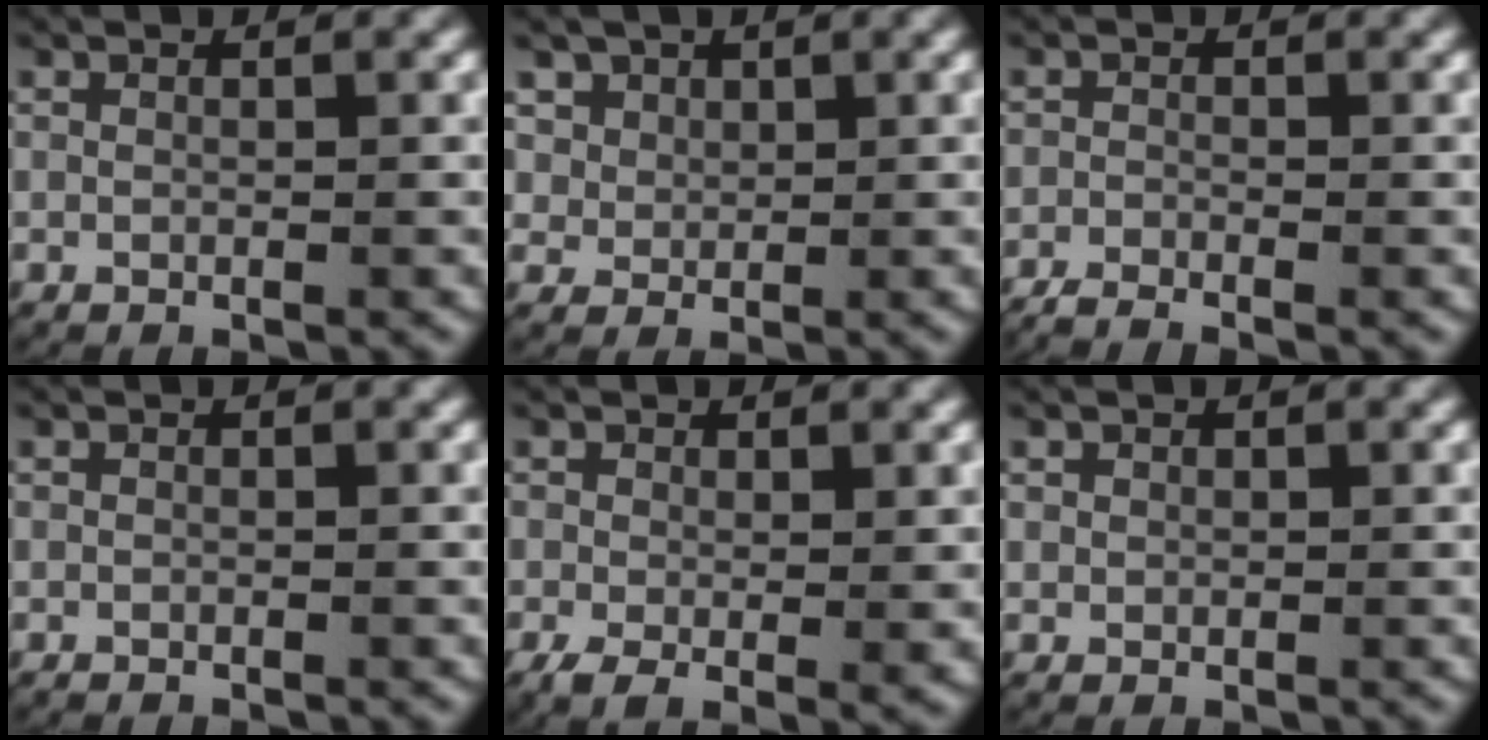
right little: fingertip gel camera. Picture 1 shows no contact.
{"total": 2.7, "force": [1.4, 2.3, 0.4], "torque": [-0.017, -0.003, 0.033]}
{"total": 2.6, "force": [-2.3, 0.8, 0.8], "torque": [-0.020, -0.010, -0.039]}
{"total": 0.0}
{"total": 2.6, "force": [-0.7, 1.1, 2.2], "torque": [-0.035, -0.017, -0.003]}
{"total": 0.6, "force": [0.2, 0.6, 0.1], "torque": [-0.007, -0.002, 0.006]}